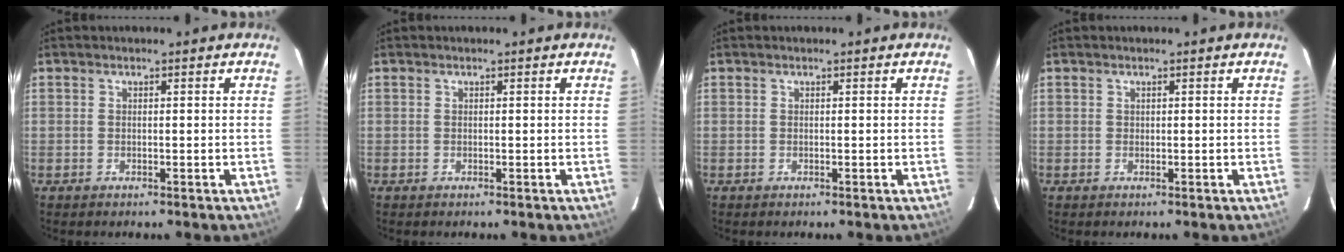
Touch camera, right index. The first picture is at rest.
{"total": 0.0}
{"total": 0.0}
{"total": 0.0}